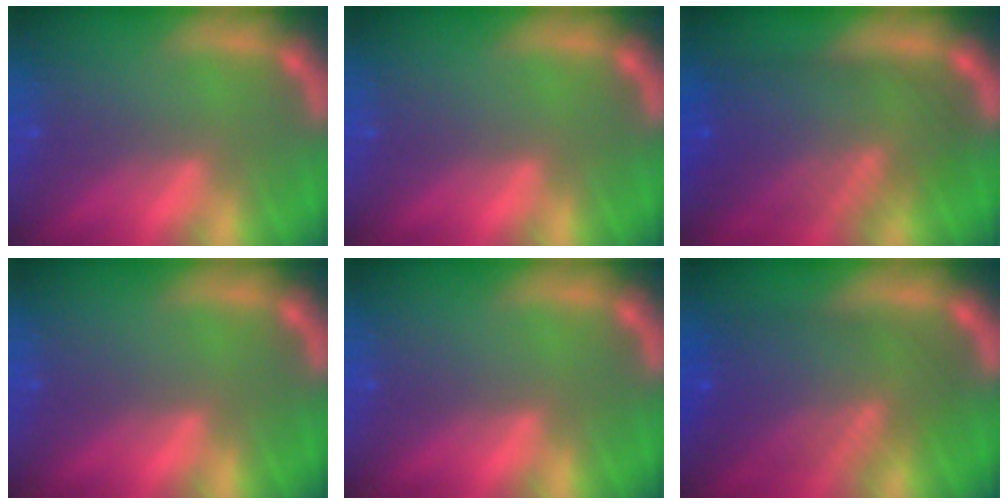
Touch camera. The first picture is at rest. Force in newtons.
{"total": 0.0}
{"total": 9.6}
{"total": 0.0}
{"total": 0.0}
{"total": 8.5}